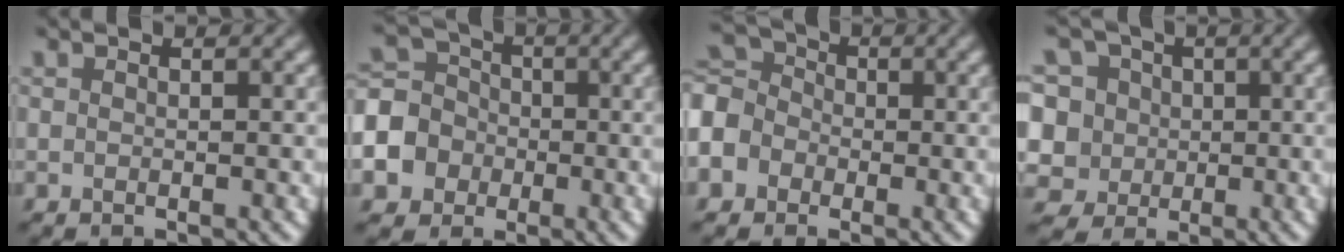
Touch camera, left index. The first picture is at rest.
{"total": 8.3, "force": [-2.8, 7.5, 2.0], "torque": [-0.065, -0.004, -0.076]}
{"total": 6.6, "force": [-2.5, 5.6, 2.6], "torque": [-0.072, 0.005, -0.060]}
{"total": 10.9, "force": [3.4, 8.8, 5.4], "torque": [-0.117, 0.042, 0.023]}